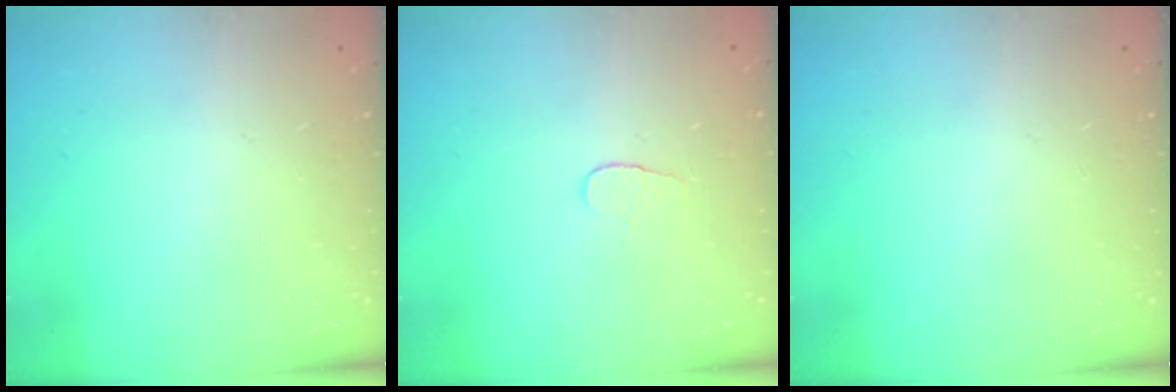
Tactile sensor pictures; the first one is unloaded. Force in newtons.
{"total": 4.1, "press": 4.1, "slide": 0.3}
{"total": 0.0}